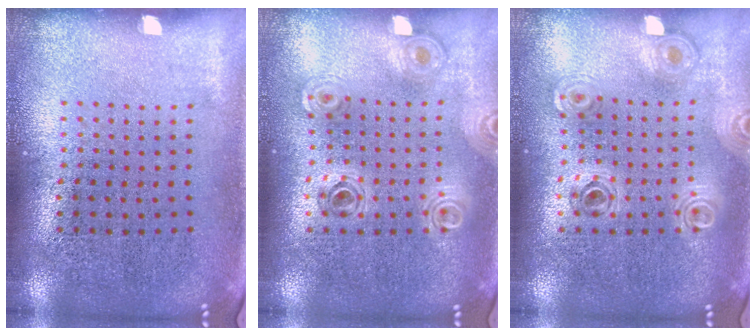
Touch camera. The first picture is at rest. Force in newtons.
{"total": 1.0, "press": 0.9, "slide": 0.2}
{"total": 0.9, "press": 0.9, "slide": 0.1}